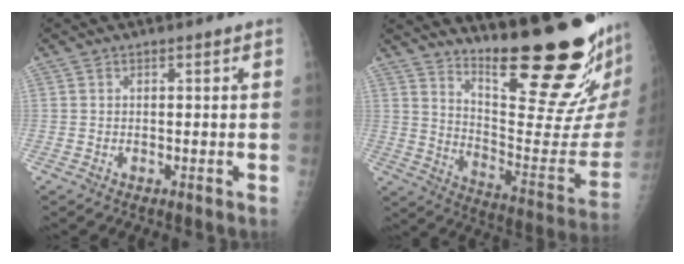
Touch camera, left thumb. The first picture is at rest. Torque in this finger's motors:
{"motor_torque": [0.32, 0.04, -0.03, -0.67, 0.25]}